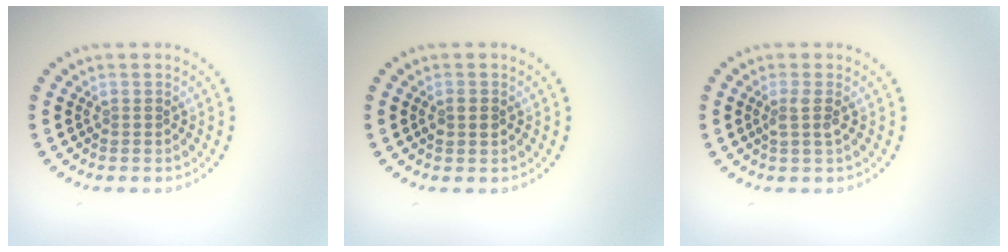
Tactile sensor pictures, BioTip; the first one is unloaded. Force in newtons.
{"total": 1.0, "press": 1.0, "slide": 0.0}
{"total": 1.5, "press": 1.1, "slide": 0.9}